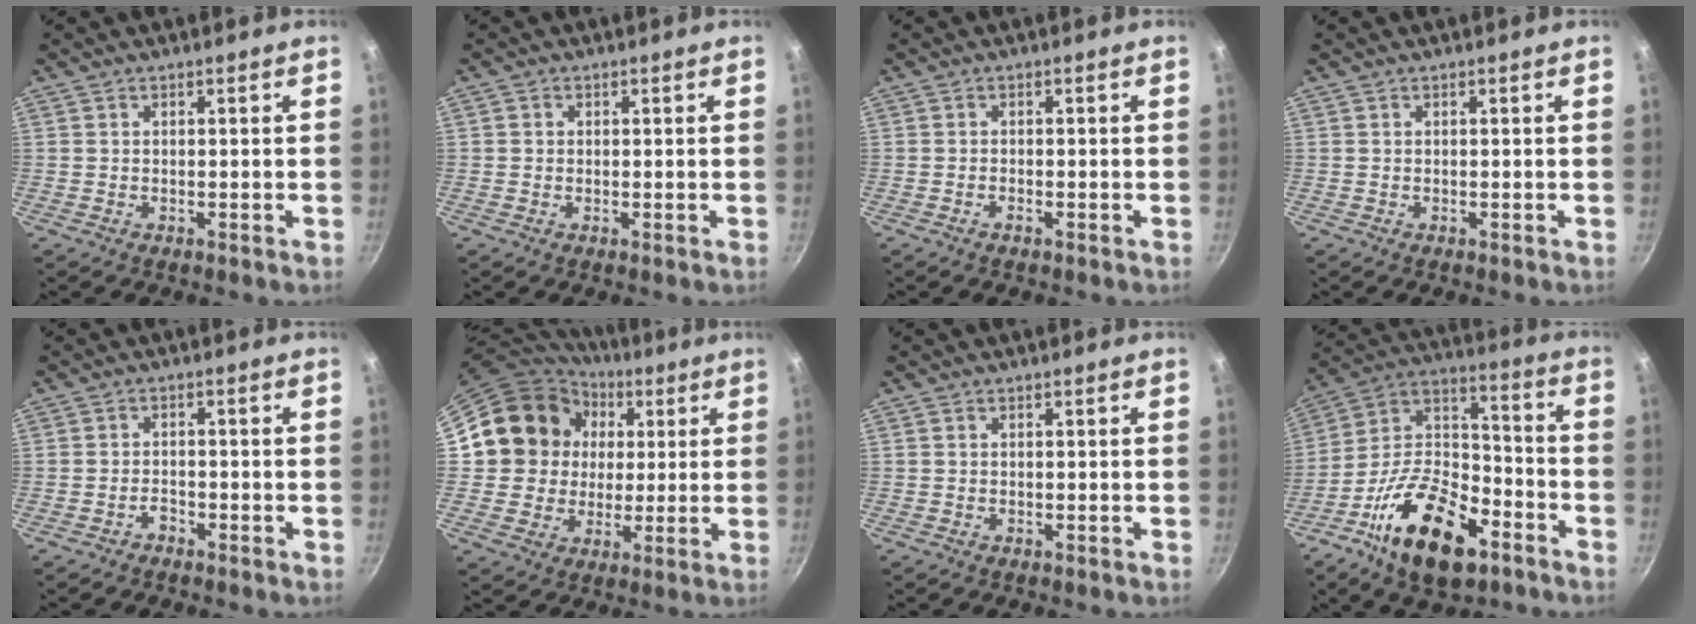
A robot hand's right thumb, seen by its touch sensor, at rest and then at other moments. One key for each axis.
{"total": 0.8, "fx": 0.0, "fy": 0.8, "fz": 0.2, "tx": 0.002, "ty": 0.001, "tz": -0.002}
{"total": 0.8, "fx": -0.6, "fy": 0.2, "fz": 0.4, "tx": -0.012, "ty": 0.004, "tz": -0.015}
{"total": 0.0}
{"total": 1.7, "fx": -1.4, "fy": 0.8, "fz": 0.5, "tx": -0.001, "ty": 0.019, "tz": -0.022}
{"total": 16.5, "fx": 3.9, "fy": 15.0, "fz": 5.5, "tx": -0.076, "ty": 0.017, "tz": 0.065}
{"total": 0.0}
{"total": 22.0, "fx": -11.2, "fy": 11.2, "fz": 15.3, "tx": -0.244, "ty": 0.066, "tz": -0.208}